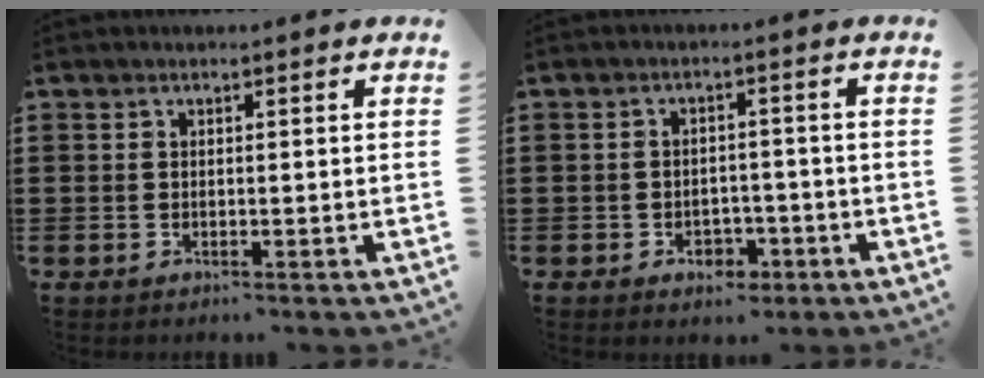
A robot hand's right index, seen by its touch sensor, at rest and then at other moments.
{"total": 2.8, "force": [-1.6, 1.9, 1.3], "torque": [-0.027, 0.003, -0.033]}